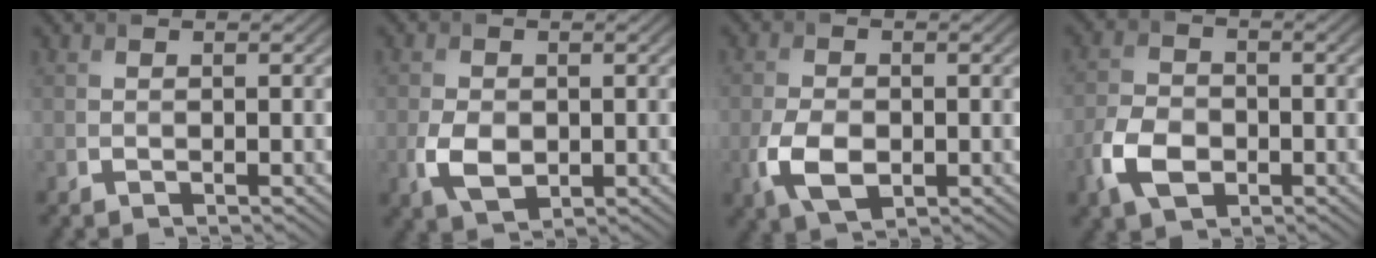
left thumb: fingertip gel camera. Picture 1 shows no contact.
{"total": 4.3, "force": [-0.7, 3.0, 3.0], "torque": [-0.072, -0.011, -0.014]}
{"total": 5.5, "force": [-1.7, 3.4, 4.0], "torque": [-0.094, -0.010, -0.034]}
{"total": 6.2, "force": [-2.6, 4.0, 3.9], "torque": [-0.091, -0.005, -0.058]}